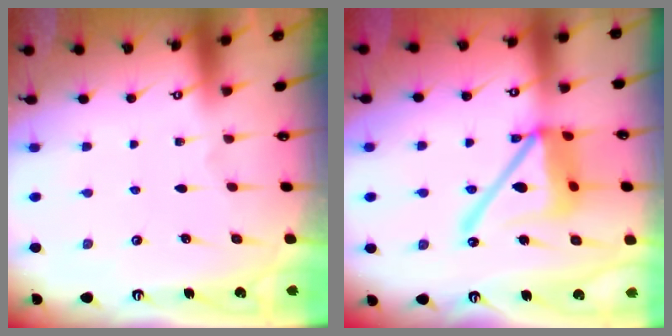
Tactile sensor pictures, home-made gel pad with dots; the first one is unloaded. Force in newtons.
{"total": 18.2, "press": 18.1, "slide": 1.9}